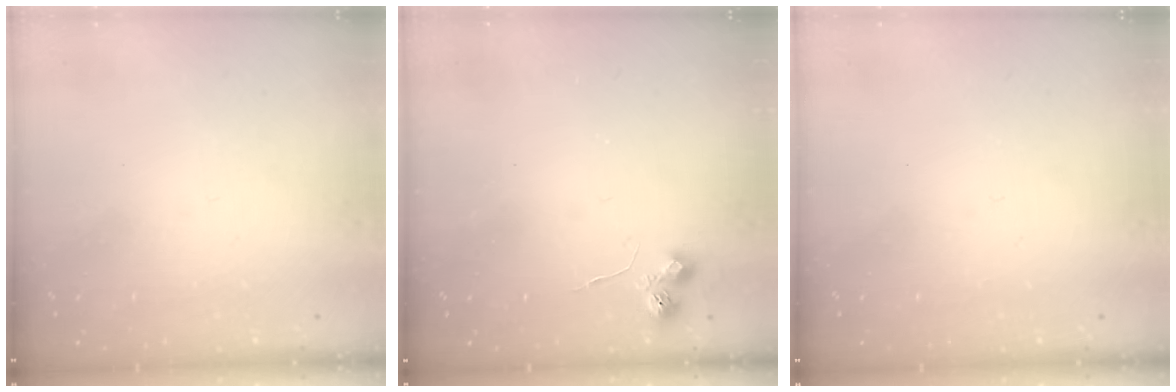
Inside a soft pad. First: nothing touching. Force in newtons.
{"total": 6.1, "press": 6.1, "slide": 0.7}
{"total": 0.0}